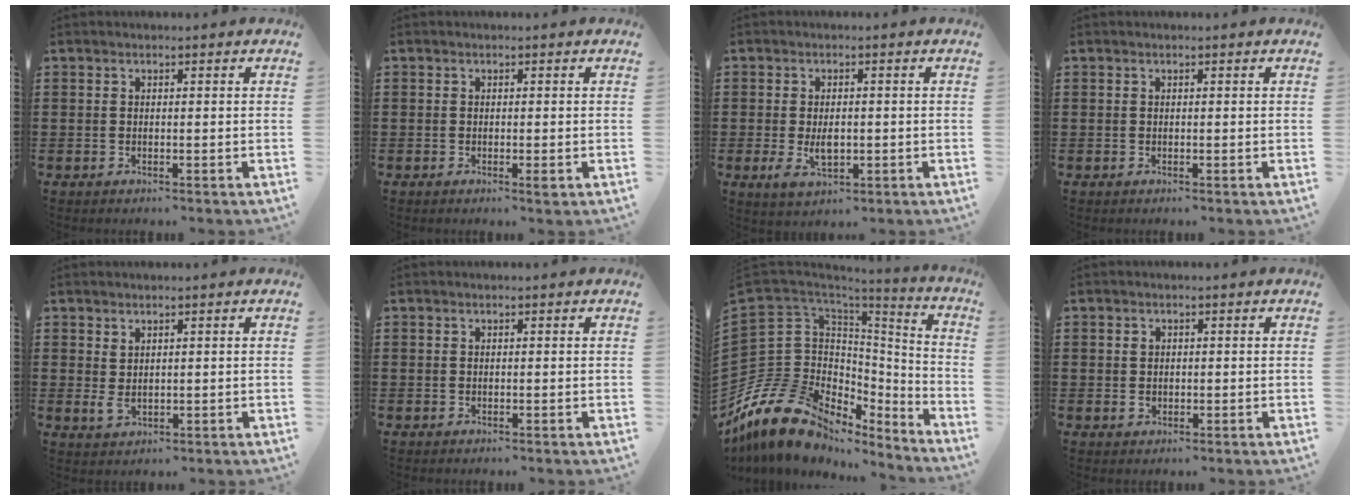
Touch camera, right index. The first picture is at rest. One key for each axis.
{"total": 1.0, "fx": -0.3, "fy": 0.2, "fz": 1.0, "tx": -0.018, "ty": -0.004, "tz": -0.003}
{"total": 4.1, "fx": -0.5, "fy": 2.2, "fz": 3.4, "tx": -0.061, "ty": -0.002, "tz": -0.011}
{"total": 0.0}
{"total": 2.0, "fx": 0.8, "fy": 1.0, "fz": 1.6, "tx": -0.034, "ty": -0.005, "tz": 0.018}
{"total": 0.0}
{"total": 17.7, "fx": -9.2, "fy": 12.0, "fz": 9.1, "tx": -0.222, "ty": 0.003, "tz": -0.154}
{"total": 1.0, "fx": 0.2, "fy": 0.8, "fz": 0.7, "tx": -0.017, "ty": 0.002, "tz": 0.004}